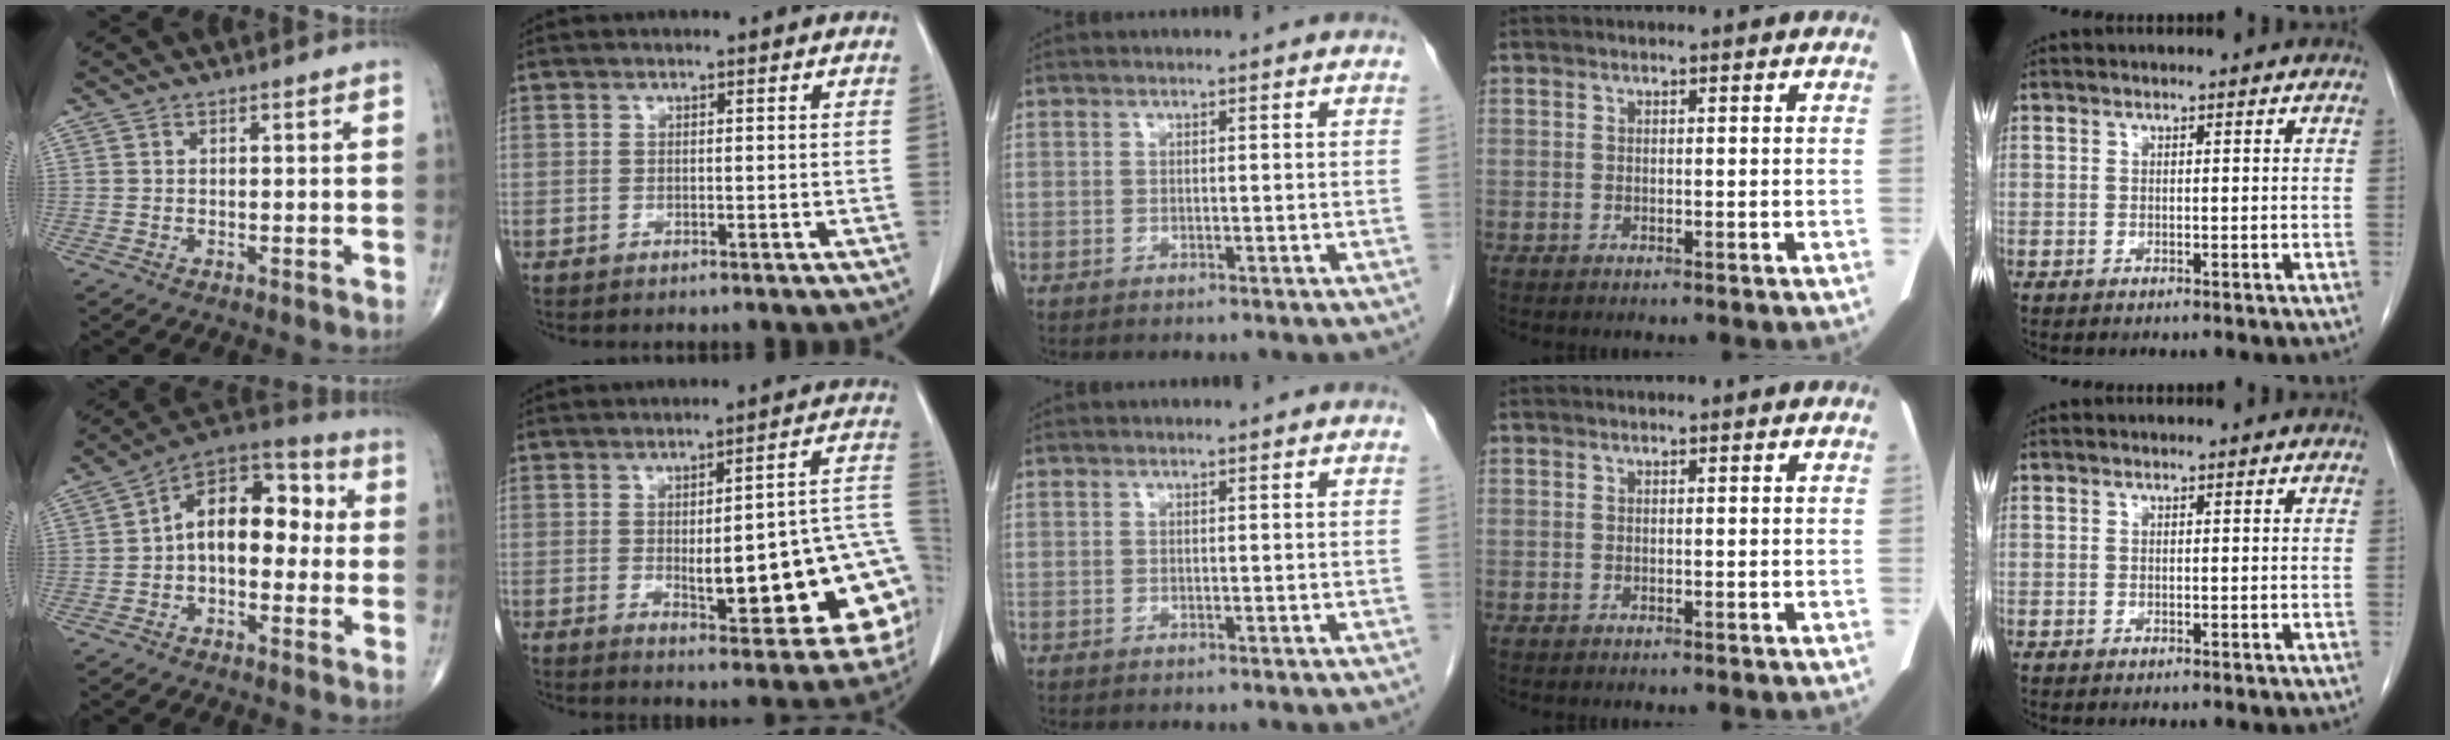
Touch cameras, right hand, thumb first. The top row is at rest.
{"thumb": {"total": 14.0, "force": [0.1, 8.5, 11.1], "torque": [-0.132, 0.047, -0.014]}, "index": {"total": 20.1, "force": [-3.4, 5.0, 19.2], "torque": [-0.171, 0.027, -0.019]}}